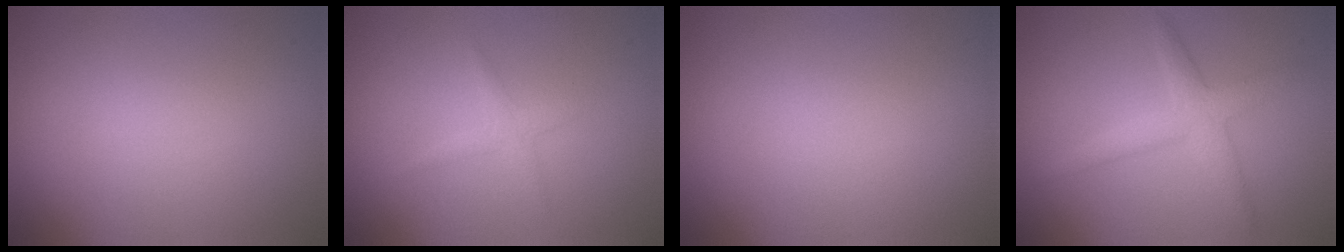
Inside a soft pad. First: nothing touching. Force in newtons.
{"total": 1.2, "press": 1.2, "slide": 0.0}
{"total": 0.0}
{"total": 3.0, "press": 3.0, "slide": 0.2}